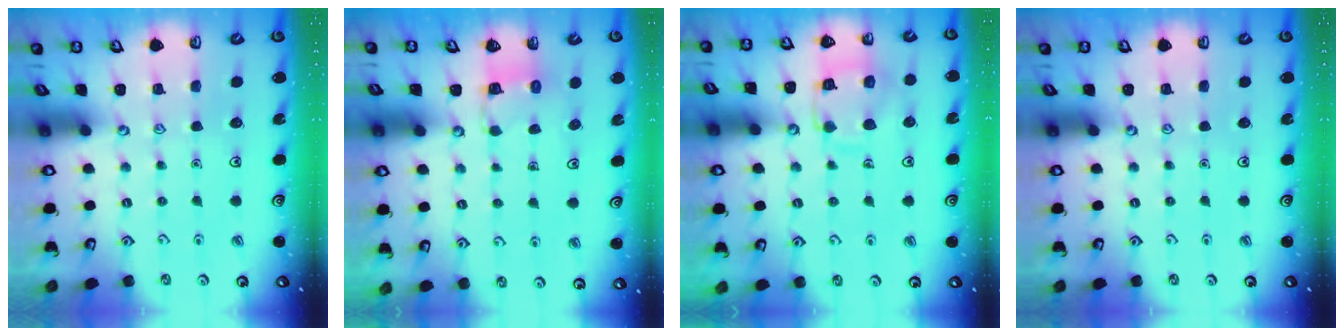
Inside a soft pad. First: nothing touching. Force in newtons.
{"total": 4.0, "press": 3.9, "slide": 0.2}
{"total": 12.6, "press": 12.5, "slide": 1.3}
{"total": 0.0}